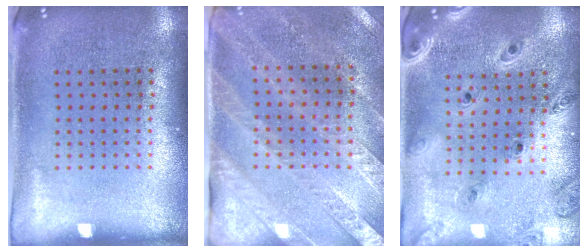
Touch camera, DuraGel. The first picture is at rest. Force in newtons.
{"total": 2.6, "press": 2.3, "slide": 1.3}
{"total": 1.3, "press": 1.3, "slide": 0.2}